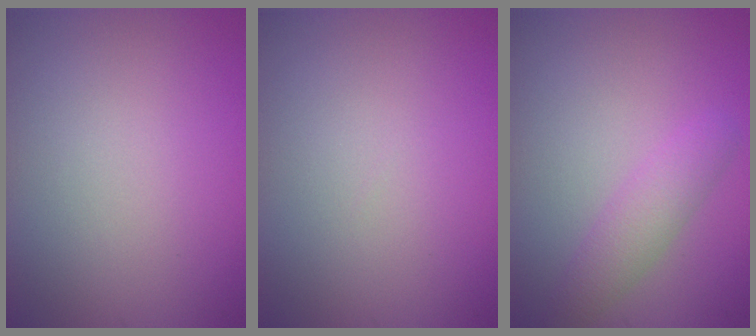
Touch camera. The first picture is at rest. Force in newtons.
{"total": 0.0}
{"total": 2.5, "press": 2.5, "slide": 0.1}